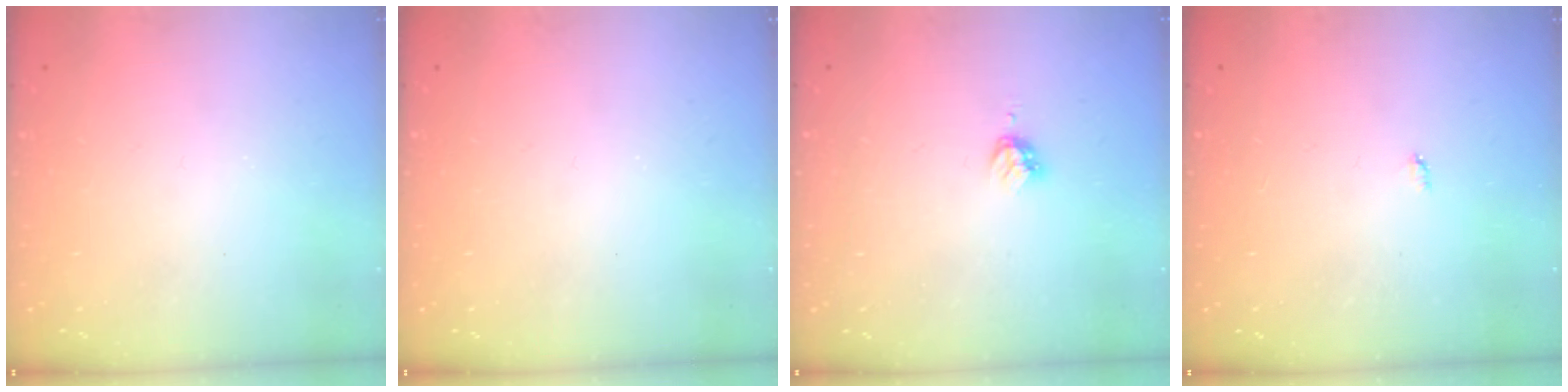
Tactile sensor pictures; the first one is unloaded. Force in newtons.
{"total": 0.0}
{"total": 2.9, "press": 2.8, "slide": 0.4}
{"total": 2.1, "press": 2.1, "slide": 0.4}